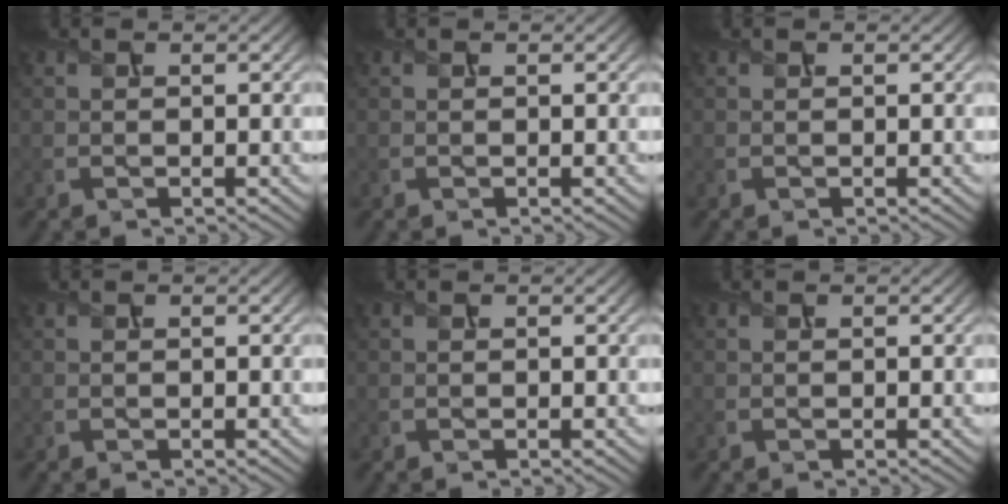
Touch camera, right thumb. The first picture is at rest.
{"total": 0.0}
{"total": 0.0}
{"total": 0.0}
{"total": 0.0}
{"total": 0.0}